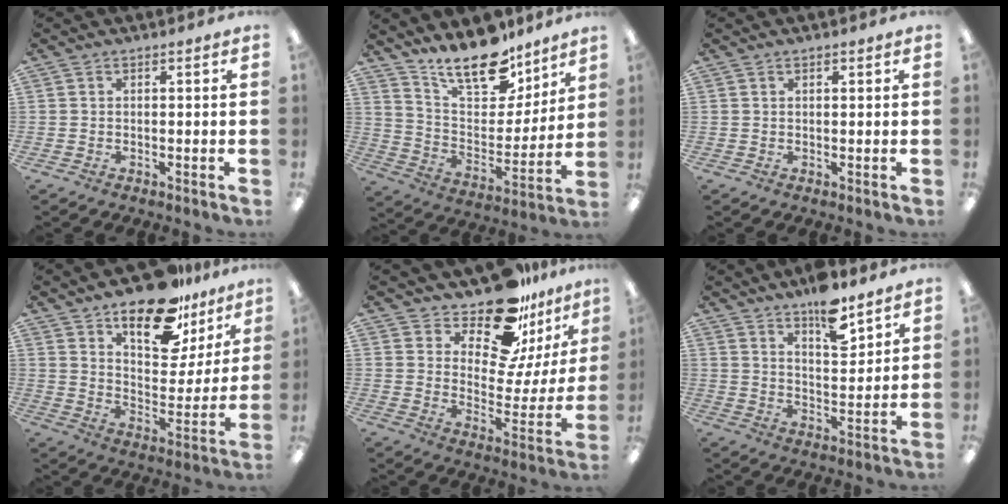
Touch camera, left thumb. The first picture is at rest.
{"total": 18.4, "force": [14.4, 8.1, 8.0], "torque": [-0.142, -0.098, 0.257]}
{"total": 0.9, "force": [0.5, 0.4, 0.7], "torque": [-0.013, 0.003, 0.008]}
{"total": 18.5, "force": [13.7, 8.1, 9.5], "torque": [-0.142, -0.087, 0.234]}
{"total": 17.5, "force": [14.5, 6.0, 7.8], "torque": [-0.130, -0.114, 0.251]}
{"total": 10.4, "force": [8.1, 3.5, 5.5], "torque": [-0.074, -0.052, 0.138]}